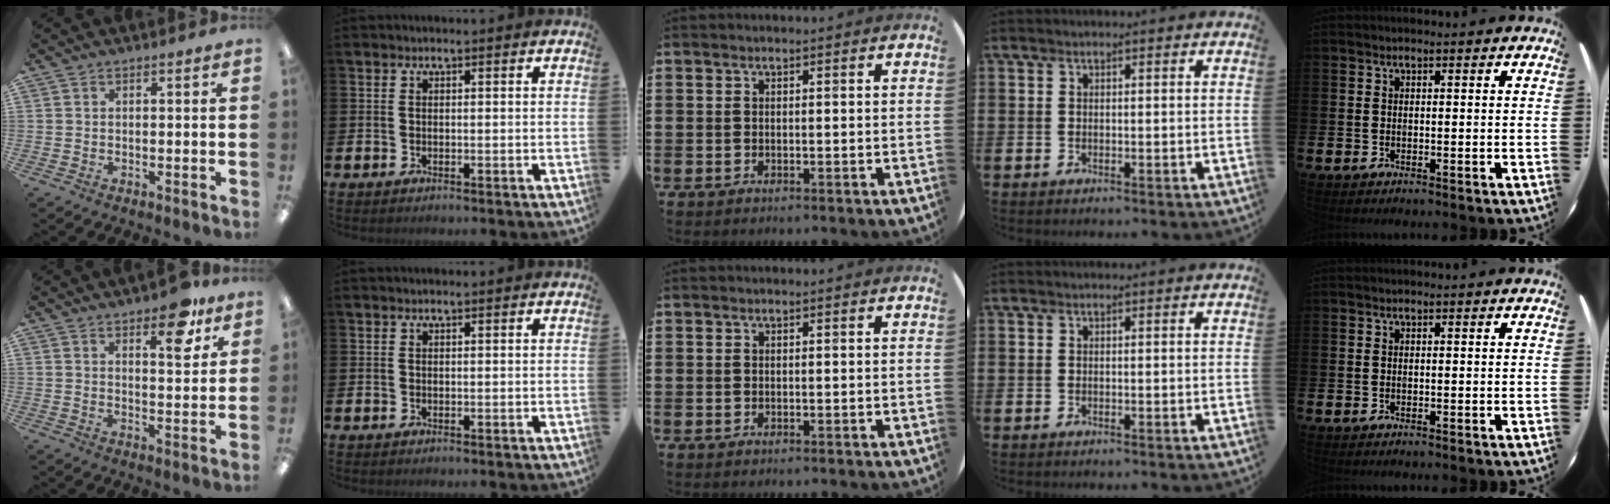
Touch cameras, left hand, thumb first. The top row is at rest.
{"thumb": {"total": 9.3, "force": [6.4, 3.5, 5.8], "torque": [-0.065, -0.036, 0.102]}}